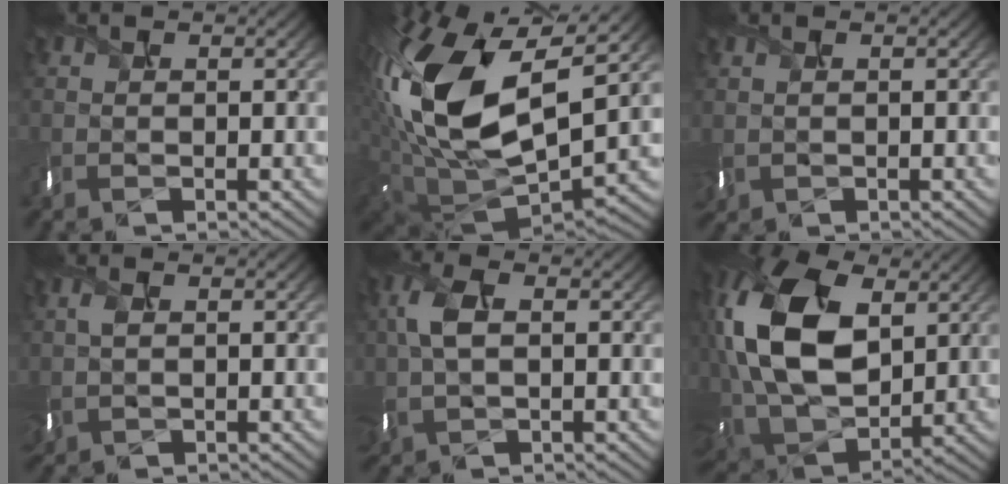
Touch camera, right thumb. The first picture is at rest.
{"total": 18.4, "force": [3.6, 10.1, 14.9], "torque": [-0.343, -0.019, 0.080]}
{"total": 1.4, "force": [0.2, 0.7, 1.2], "torque": [-0.035, 0.000, 0.014]}
{"total": 2.2, "force": [0.2, 1.3, 1.7], "torque": [-0.063, -0.003, 0.012]}
{"total": 5.2, "force": [0.5, 3.0, 4.2], "torque": [-0.118, 0.002, 0.013]}
{"total": 17.9, "force": [4.0, 11.7, 13.0], "torque": [-0.321, 0.016, 0.080]}